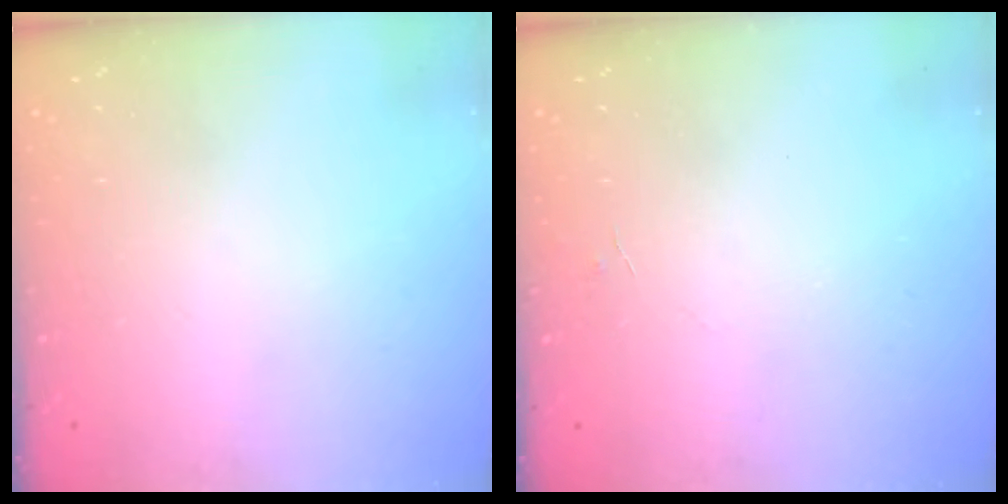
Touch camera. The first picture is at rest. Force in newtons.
{"total": 3.9, "press": 3.9, "slide": 0.3}